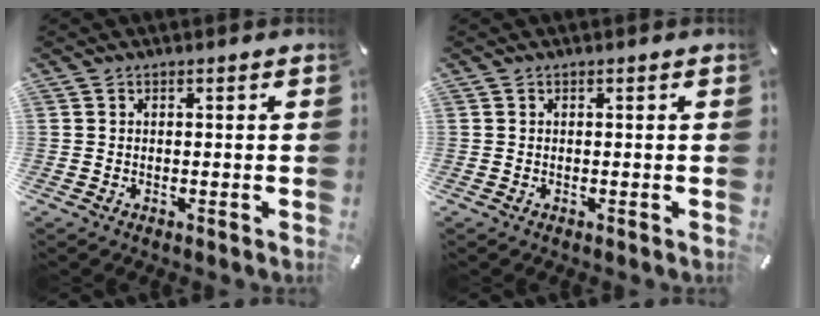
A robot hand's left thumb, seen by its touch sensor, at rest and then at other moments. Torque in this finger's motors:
{"motor_torque": [-0.02, 0.02, 0.00, 0.00, 0.01]}